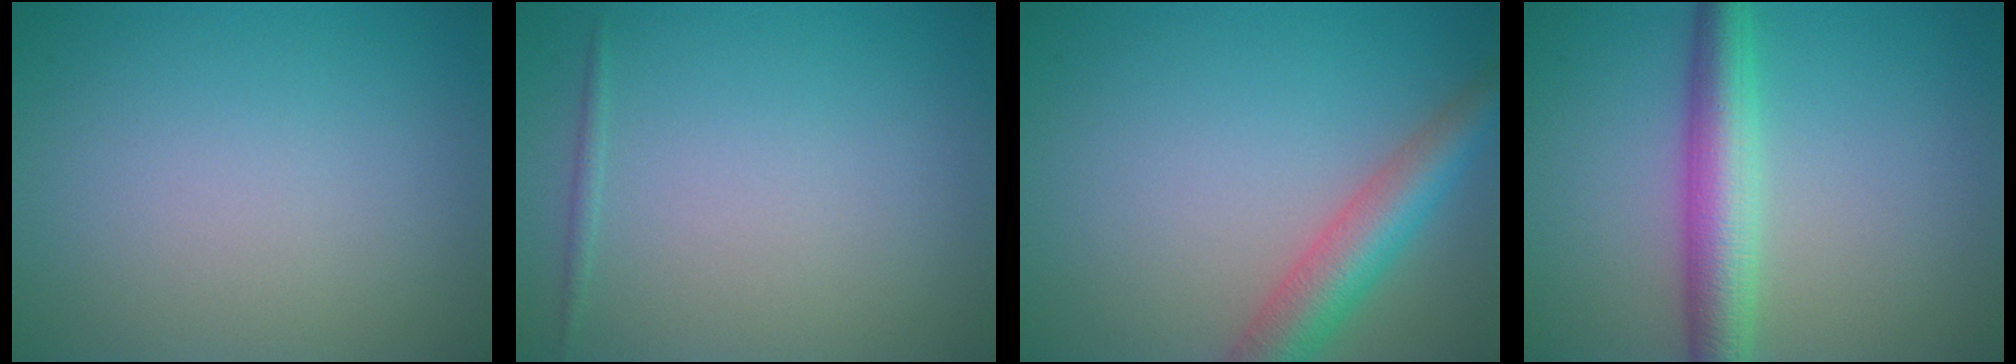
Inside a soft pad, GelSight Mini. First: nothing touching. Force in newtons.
{"total": 0.6, "press": 0.6, "slide": 0.0}
{"total": 4.9, "press": 4.9, "slide": 0.3}
{"total": 5.0, "press": 5.0, "slide": 0.1}